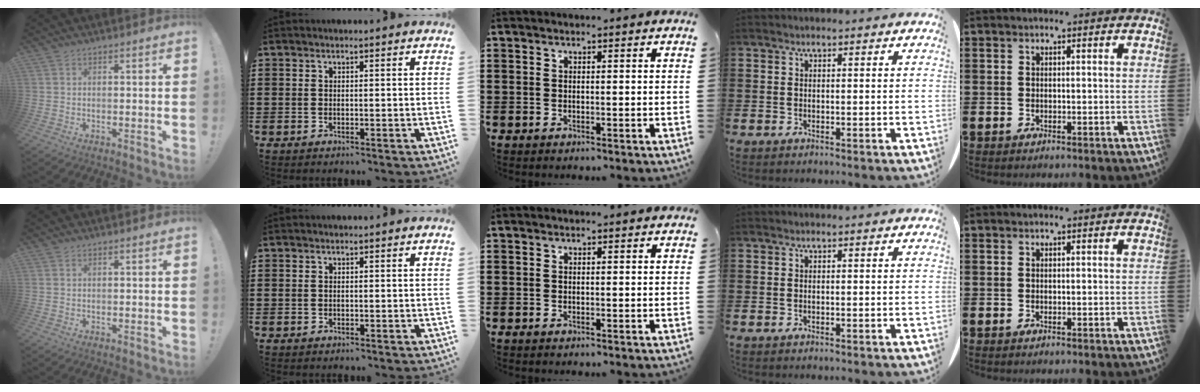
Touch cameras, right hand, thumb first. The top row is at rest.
{}